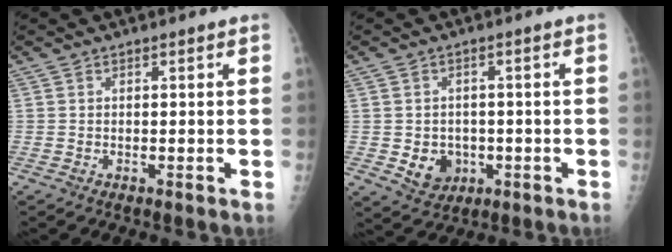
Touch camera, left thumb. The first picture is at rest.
{"total": 5.9, "force": [-1.3, 5.0, 2.8], "torque": [-0.019, 0.004, -0.010]}